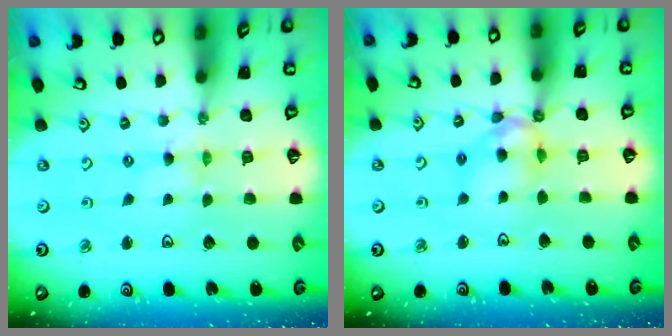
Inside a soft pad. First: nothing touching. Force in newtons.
{"total": 11.2, "press": 11.1, "slide": 0.9}